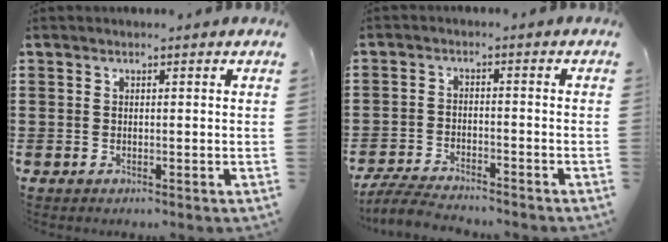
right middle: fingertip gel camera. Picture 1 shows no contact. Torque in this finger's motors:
{"motor_torque": [0.33, -0.26, 0.04, 0.02]}